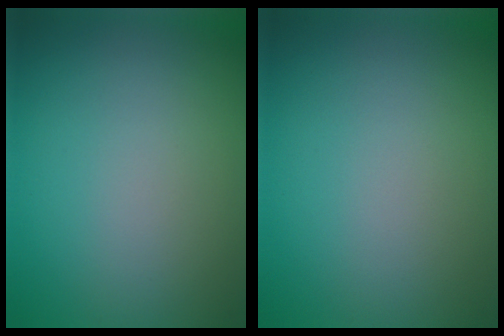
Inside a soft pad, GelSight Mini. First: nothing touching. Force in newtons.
{"total": 0.0}